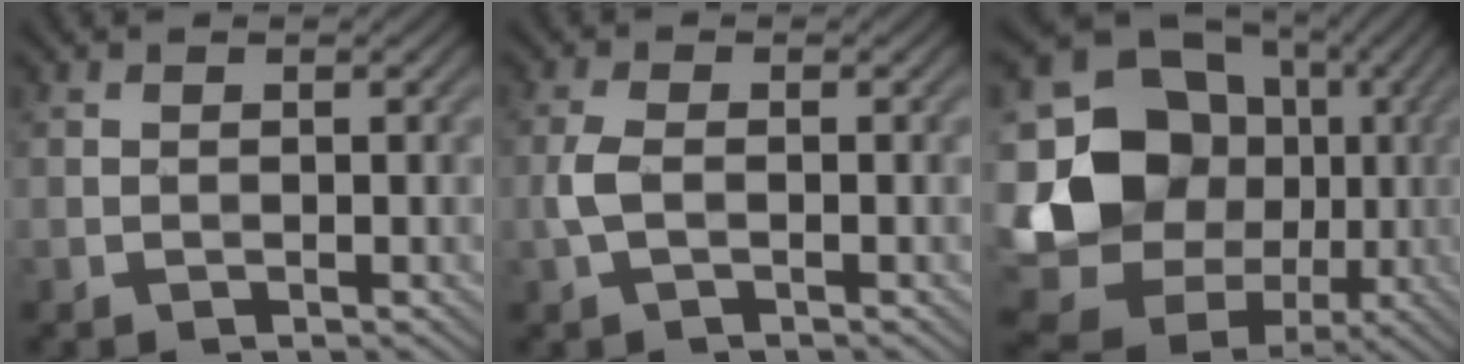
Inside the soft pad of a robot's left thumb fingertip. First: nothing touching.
{"total": 2.5, "force": [-0.6, 0.8, 2.3], "torque": [-0.063, 0.005, -0.015]}
{"total": 21.0, "force": [-0.2, 18.4, 10.0], "torque": [-0.217, -0.027, -0.004]}